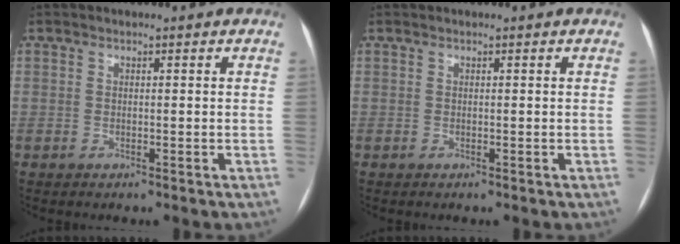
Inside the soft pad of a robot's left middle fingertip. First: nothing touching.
{"total": 0.0}